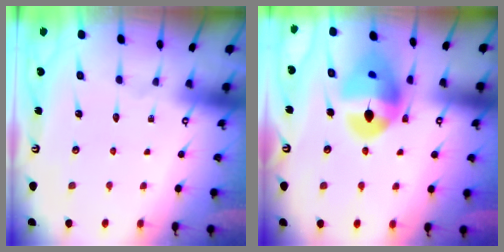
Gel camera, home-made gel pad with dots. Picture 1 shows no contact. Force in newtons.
{"total": 16.4, "press": 16.2, "slide": 2.3}